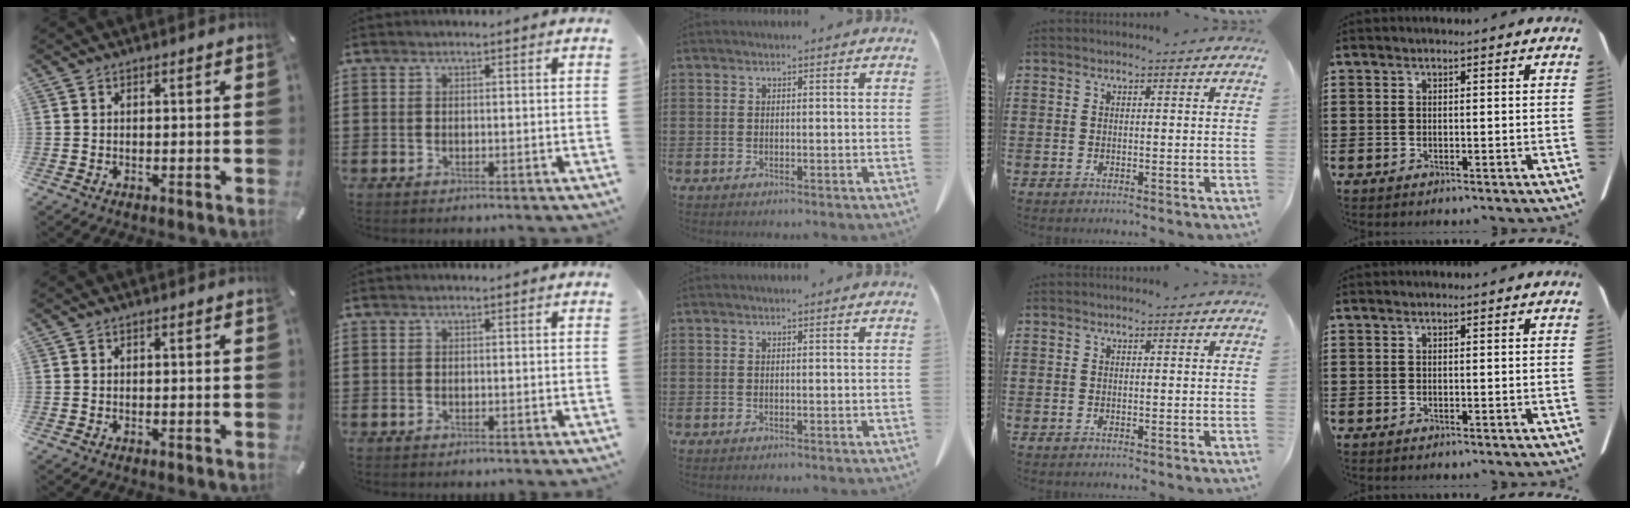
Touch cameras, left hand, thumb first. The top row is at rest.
{}